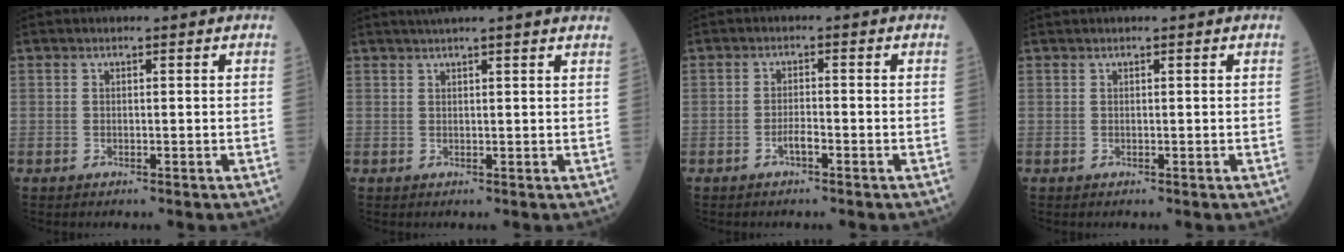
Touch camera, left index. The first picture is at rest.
{"total": 6.6, "force": [5.6, -0.7, 3.3], "torque": [-0.044, 0.028, 0.065]}
{"total": 1.8, "force": [-1.1, 0.2, 1.4], "torque": [-0.025, 0.002, -0.021]}
{"total": 0.0}